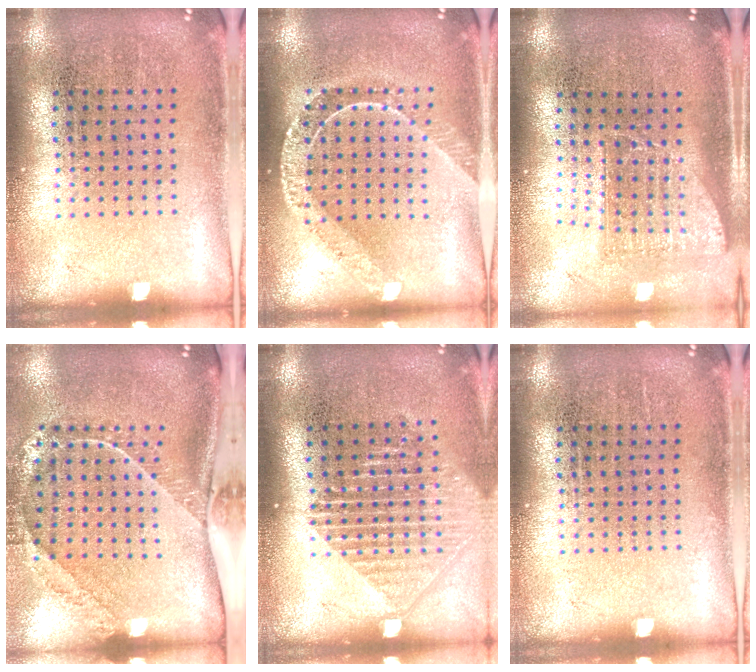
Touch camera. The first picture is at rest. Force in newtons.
{"total": 1.8, "press": 1.5, "slide": 0.9}
{"total": 1.6, "press": 1.2, "slide": 1.0}
{"total": 2.4, "press": 1.7, "slide": 1.7}
{"total": 1.4, "press": 1.3, "slide": 0.6}
{"total": 0.0}